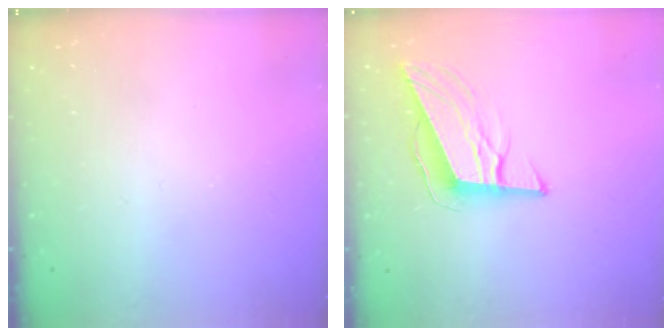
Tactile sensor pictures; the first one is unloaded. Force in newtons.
{"total": 10.7, "press": 10.2, "slide": 3.3}